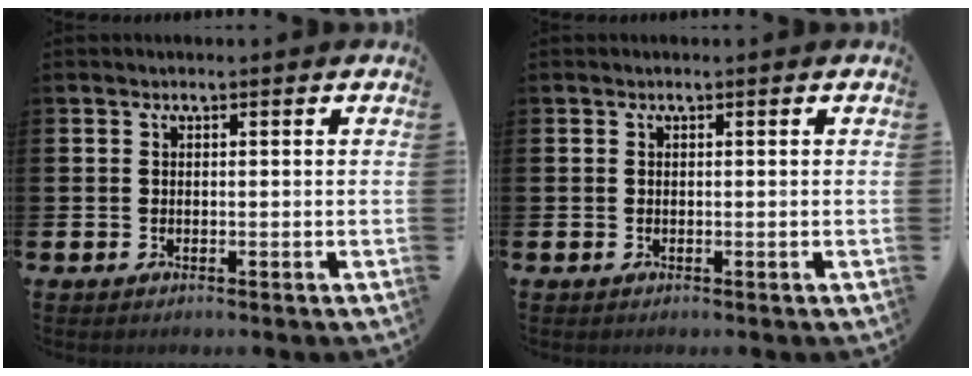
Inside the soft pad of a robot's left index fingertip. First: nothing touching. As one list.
[{"total": 0.0}]